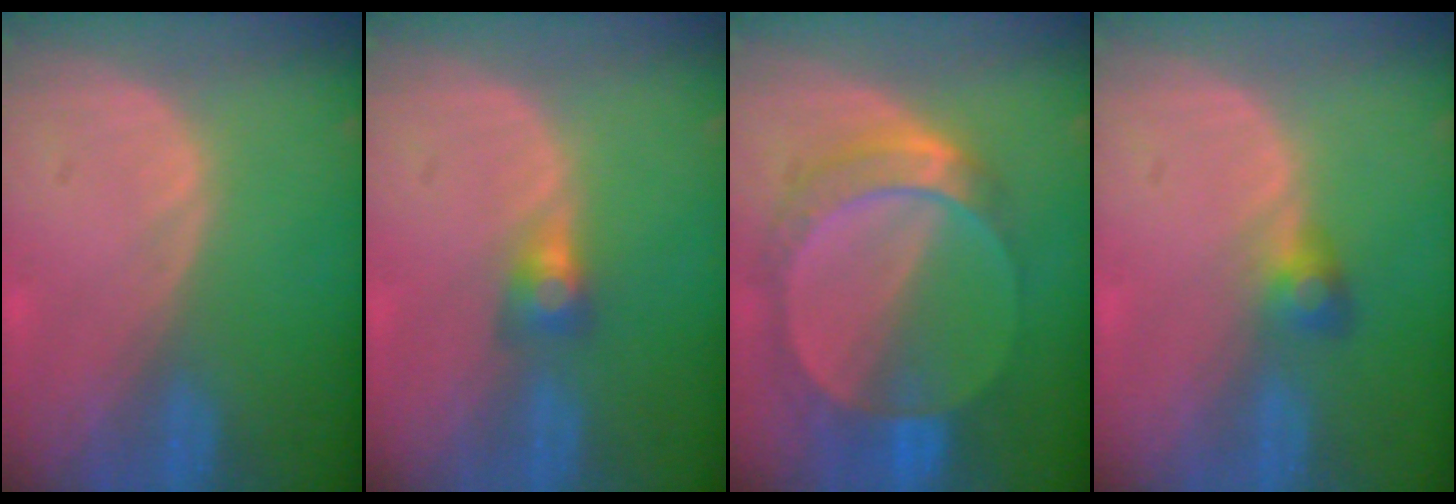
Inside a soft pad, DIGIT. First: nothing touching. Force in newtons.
{"total": 3.0, "press": 2.5, "slide": 1.6}
{"total": 8.2, "press": 7.6, "slide": 3.2}
{"total": 2.5, "press": 2.5, "slide": 0.5}